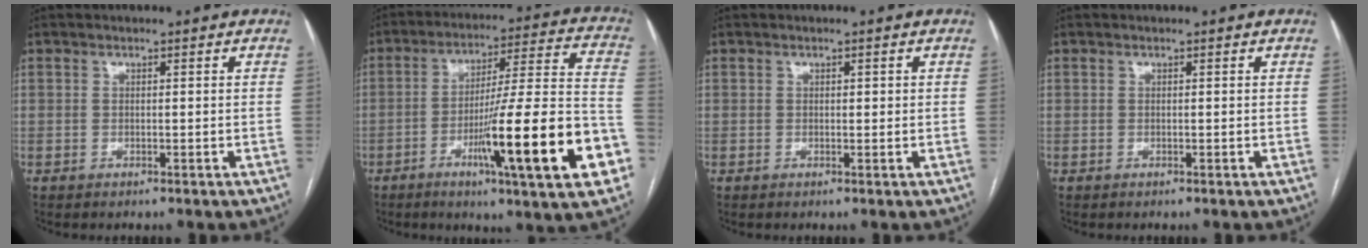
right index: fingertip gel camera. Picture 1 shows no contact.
{"total": 22.5, "force": [-8.3, 0.8, 20.9], "torque": [-0.276, -0.006, -0.123]}
{"total": 0.7, "force": [0.2, 0.3, 0.6], "torque": [-0.006, 0.001, 0.003]}
{"total": 0.0}